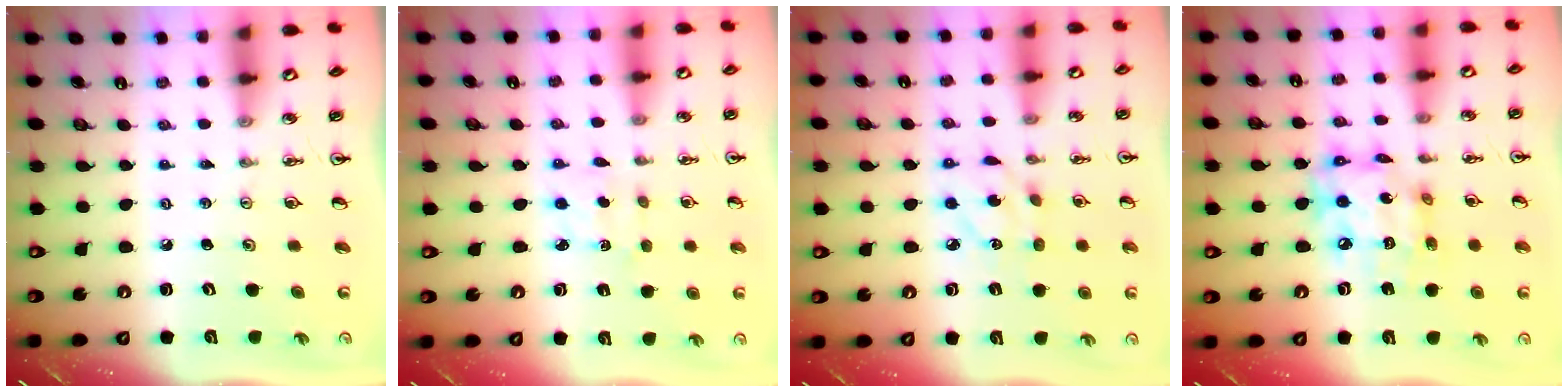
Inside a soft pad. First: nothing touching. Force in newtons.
{"total": 2.5, "press": 2.4, "slide": 0.6}
{"total": 6.9, "press": 6.9, "slide": 0.1}
{"total": 14.7, "press": 14.6, "slide": 1.8}